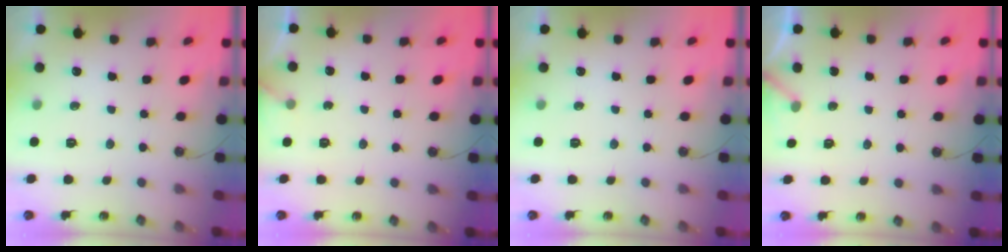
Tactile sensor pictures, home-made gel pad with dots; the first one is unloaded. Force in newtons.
{"total": 2.5, "press": 2.5, "slide": 0.3}
{"total": 0.0}
{"total": 2.3, "press": 2.3, "slide": 0.1}